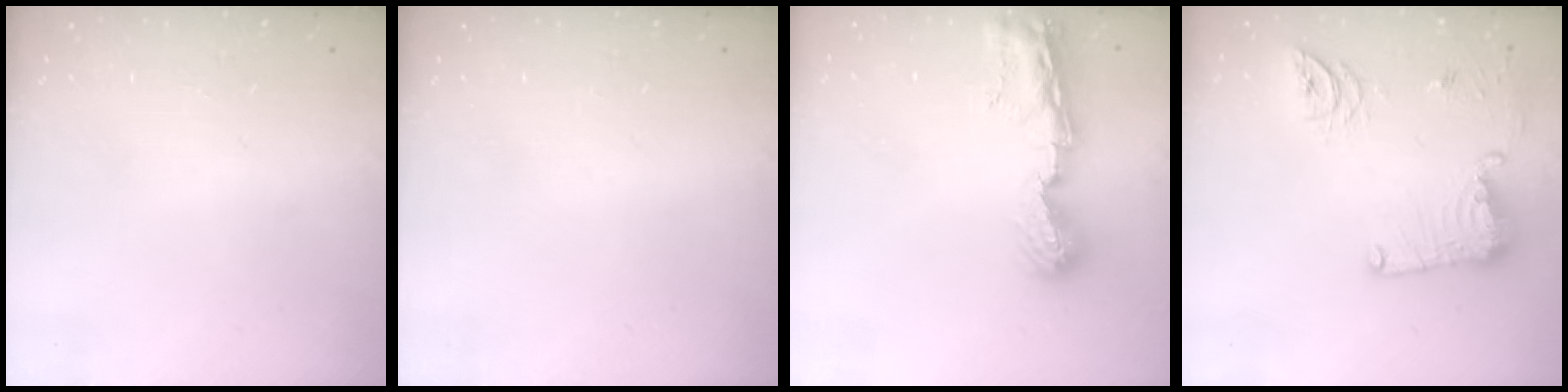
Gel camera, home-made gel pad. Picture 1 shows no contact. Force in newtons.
{"total": 0.0}
{"total": 9.8, "press": 9.7, "slide": 1.0}
{"total": 15.7, "press": 15.5, "slide": 2.6}